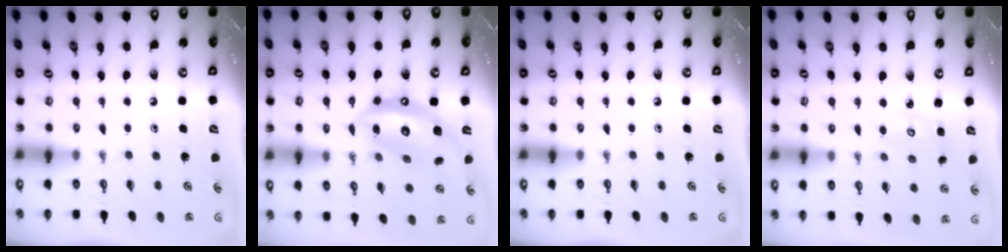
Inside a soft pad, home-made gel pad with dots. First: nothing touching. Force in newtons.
{"total": 16.3, "press": 16.2, "slide": 1.9}
{"total": 0.0}
{"total": 2.7, "press": 2.7, "slide": 0.3}